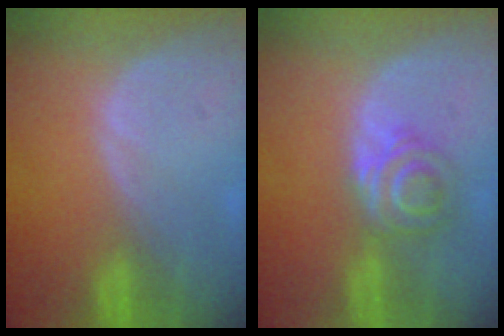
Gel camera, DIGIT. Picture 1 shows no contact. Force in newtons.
{"total": 6.2, "press": 5.3, "slide": 3.3}